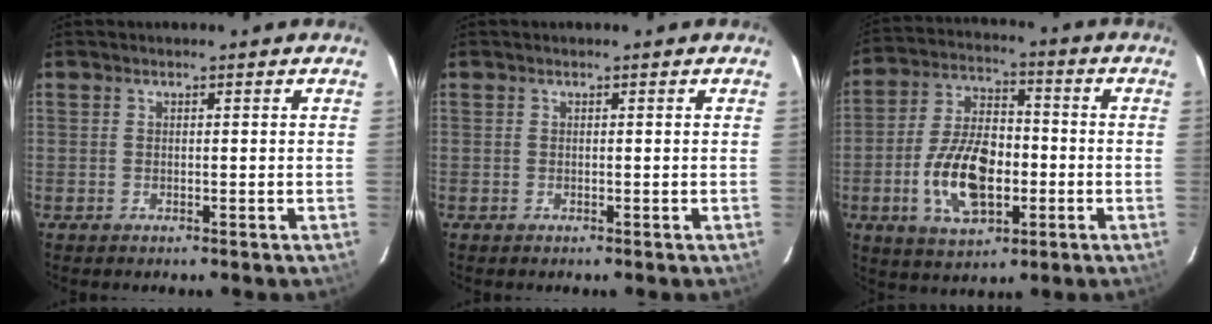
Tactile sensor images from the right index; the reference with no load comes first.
{"total": 0.0}
{"total": 14.7, "force": [-3.8, 8.1, 11.6], "torque": [-0.233, 0.008, -0.059]}